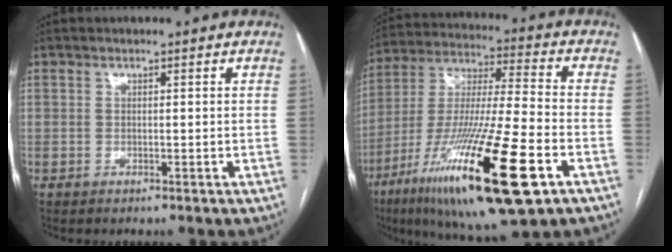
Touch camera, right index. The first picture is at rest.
{"total": 25.6, "force": [-11.7, 2.9, 22.6], "torque": [-0.407, -0.047, -0.199]}